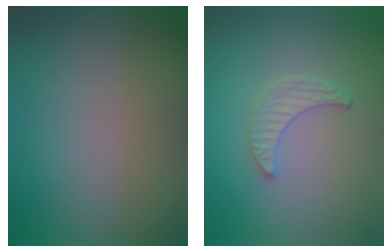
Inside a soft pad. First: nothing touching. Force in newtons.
{"total": 1.0, "press": 1.0, "slide": 0.3}